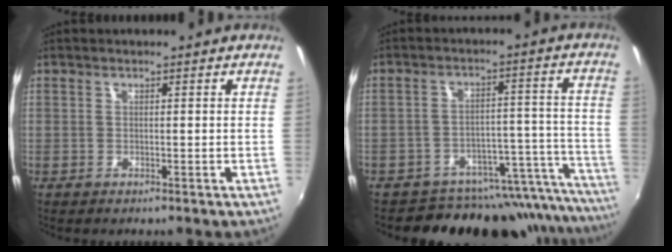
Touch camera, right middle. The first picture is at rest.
{"total": 20.6, "force": [-18.5, 7.0, 5.8], "torque": [-0.053, 0.036, -0.242]}